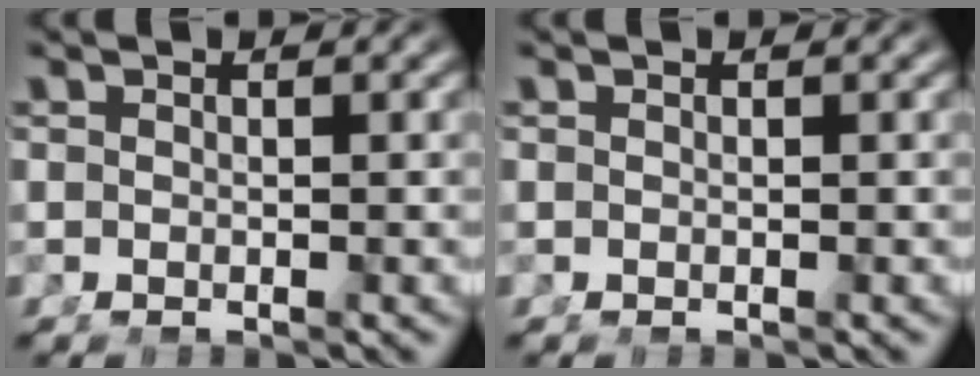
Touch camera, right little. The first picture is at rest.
{"total": 0.0}